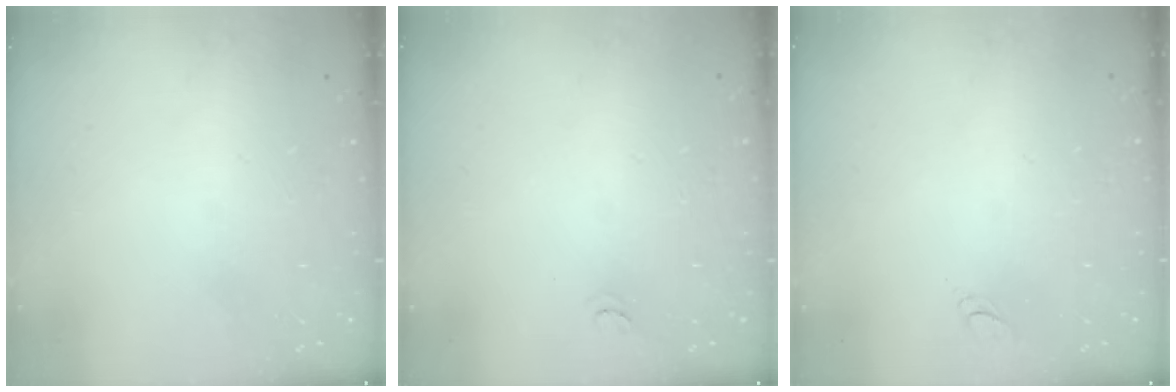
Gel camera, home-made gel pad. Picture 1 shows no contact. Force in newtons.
{"total": 3.1, "press": 3.1, "slide": 0.2}
{"total": 3.0, "press": 3.0, "slide": 0.2}